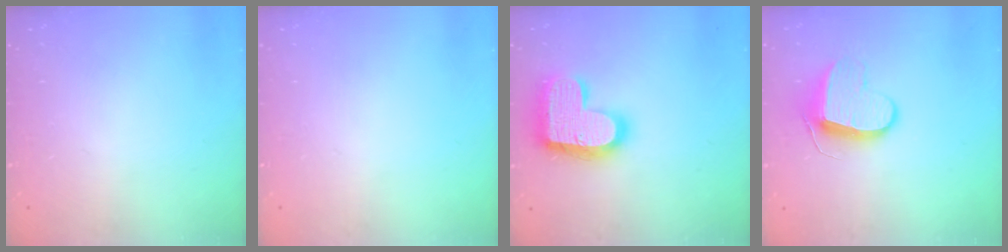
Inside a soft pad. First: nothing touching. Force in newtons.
{"total": 0.0}
{"total": 18.9, "press": 18.9, "slide": 1.1}
{"total": 9.8, "press": 9.8, "slide": 0.2}